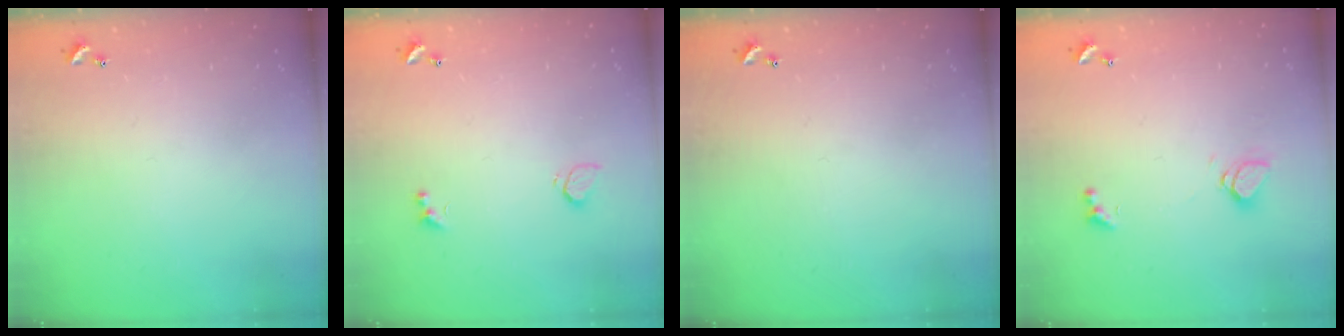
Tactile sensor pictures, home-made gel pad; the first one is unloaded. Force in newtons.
{"total": 2.1, "press": 1.8, "slide": 1.2}
{"total": 0.0}
{"total": 1.6, "press": 1.5, "slide": 0.4}